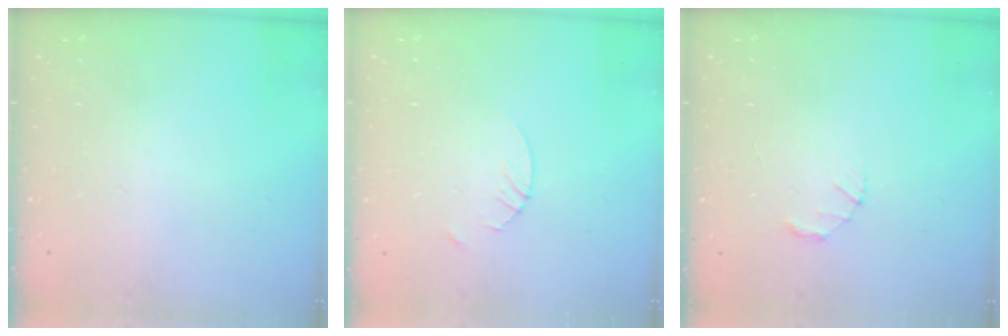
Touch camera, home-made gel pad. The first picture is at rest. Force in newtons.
{"total": 1.4, "press": 1.4, "slide": 0.2}
{"total": 1.5, "press": 1.5, "slide": 0.3}